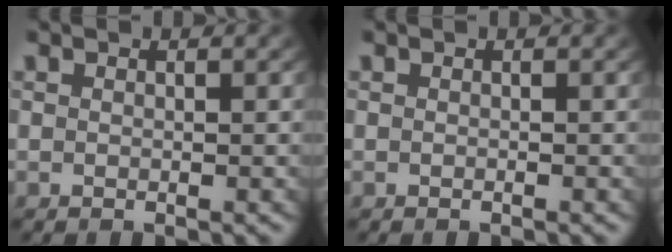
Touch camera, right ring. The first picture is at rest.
{"total": 0.0}